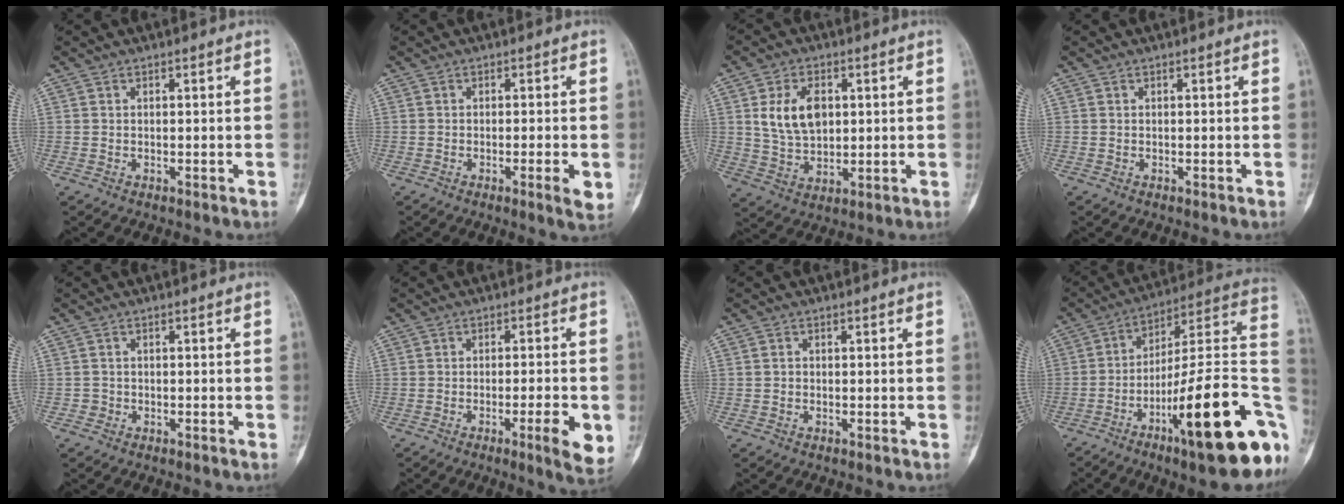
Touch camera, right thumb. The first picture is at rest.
{"total": 3.5, "force": [-0.9, 0.4, 3.4], "torque": [-0.053, -0.007, -0.015]}
{"total": 9.8, "force": [2.2, 6.5, 7.0], "torque": [-0.110, -0.008, 0.050]}
{"total": 0.0}
{"total": 1.0, "force": [-0.4, 0.8, 0.0], "torque": [0.006, 0.006, -0.013]}
{"total": 7.1, "force": [-2.2, 1.1, 6.7], "torque": [-0.091, -0.004, -0.029]}
{"total": 0.7, "force": [-0.1, 0.6, 0.3], "torque": [-0.004, 0.002, -0.003]}
{"total": 26.7, "force": [-9.5, 6.0, 24.2], "torque": [-0.290, 0.051, -0.143]}